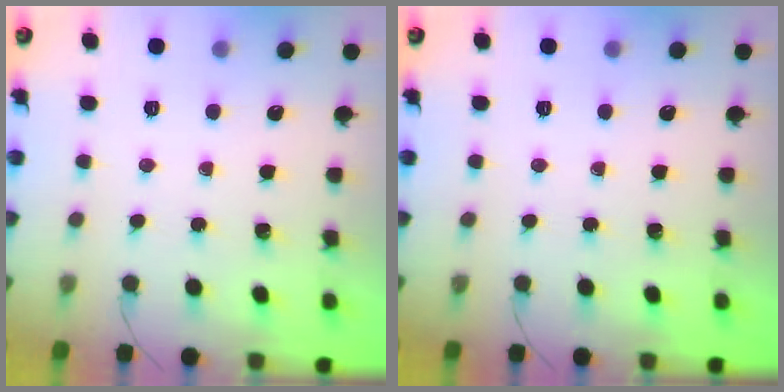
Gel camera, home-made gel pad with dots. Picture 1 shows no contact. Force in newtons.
{"total": 0.0}